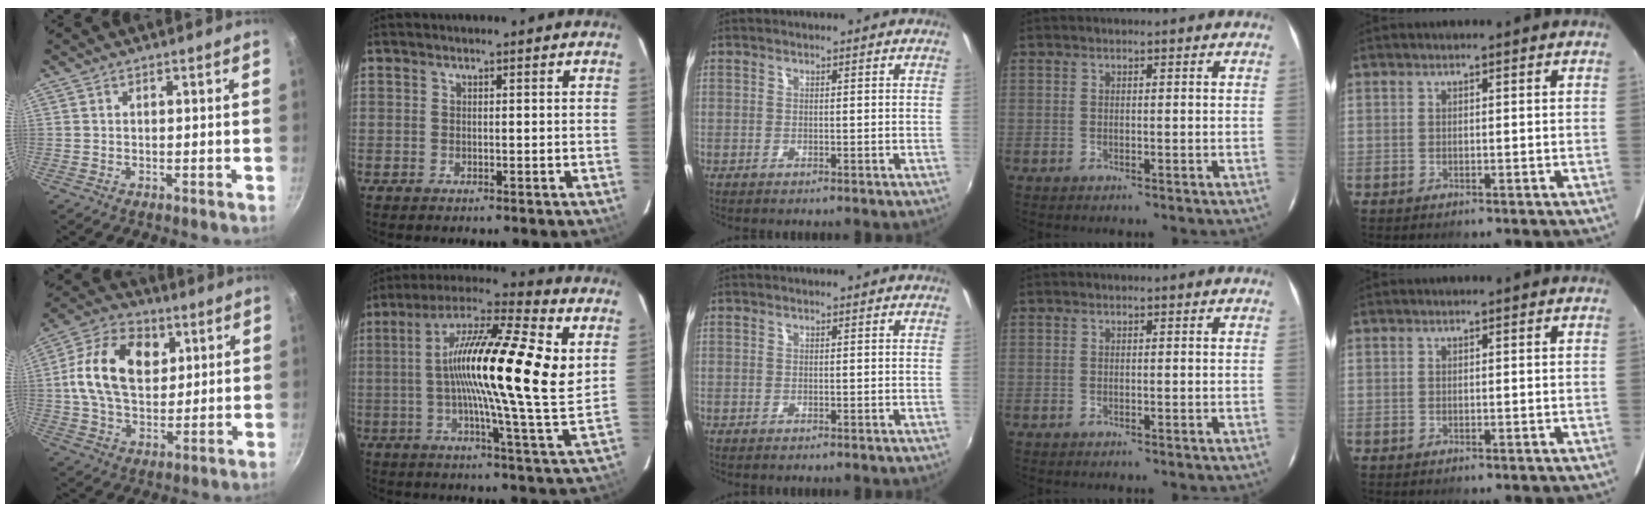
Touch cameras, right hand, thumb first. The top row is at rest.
{"thumb": {"total": 15.9, "force": [3.7, 11.0, 11.0], "torque": [-0.172, 0.003, 0.053]}, "index": {"total": 21.8, "force": [5.2, 2.8, 21.0], "torque": [-0.353, 0.025, 0.055]}}